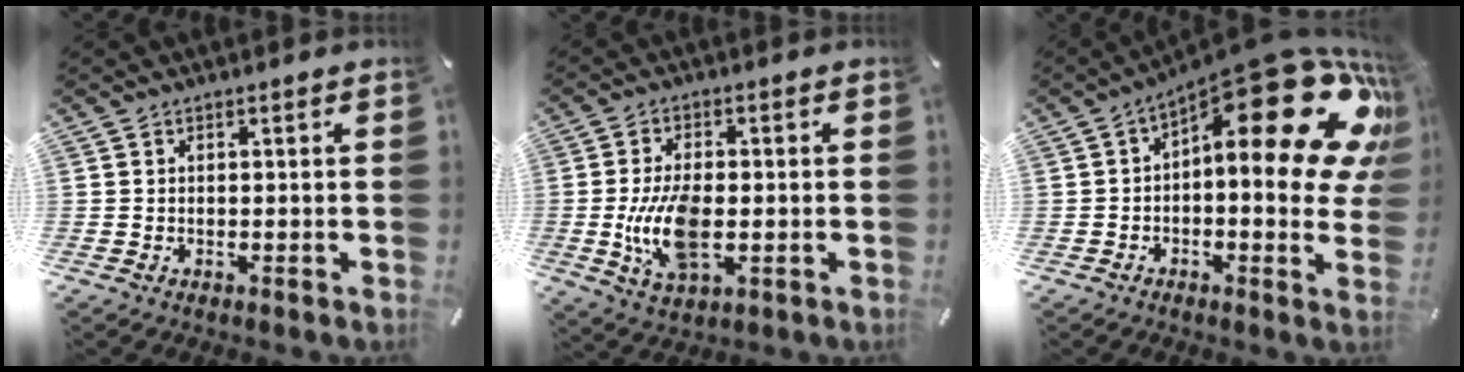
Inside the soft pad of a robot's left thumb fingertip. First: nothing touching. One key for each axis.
{"total": 11.2, "fx": -1.3, "fy": 5.7, "fz": 9.5, "tx": -0.195, "ty": -0.011, "tz": -0.021}
{"total": 26.5, "fx": 10.4, "fy": 9.8, "fz": 22.3, "tx": -0.281, "ty": -0.095, "tz": 0.174}